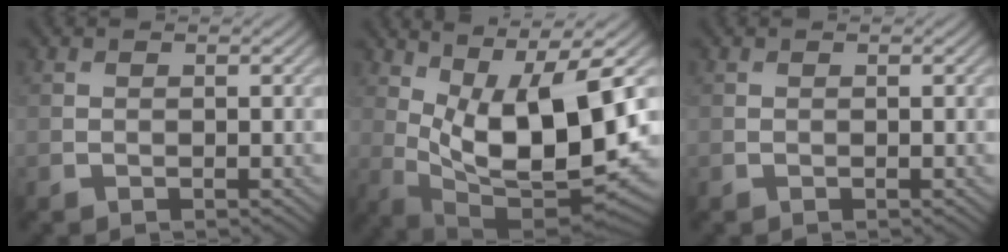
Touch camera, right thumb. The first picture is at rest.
{"total": 14.2, "force": [2.9, 4.7, 13.1], "torque": [-0.242, -0.008, 0.061]}
{"total": 0.0}